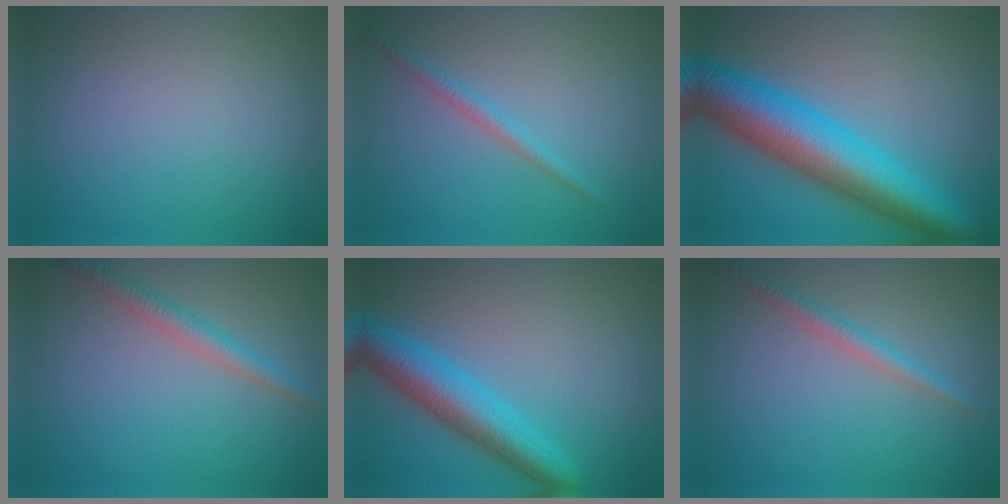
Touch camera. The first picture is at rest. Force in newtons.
{"total": 1.5, "press": 1.5, "slide": 0.1}
{"total": 10.3, "press": 10.3, "slide": 0.2}
{"total": 2.4, "press": 2.4, "slide": 0.1}
{"total": 5.8, "press": 5.8, "slide": 0.1}
{"total": 2.0, "press": 2.0, "slide": 0.1}